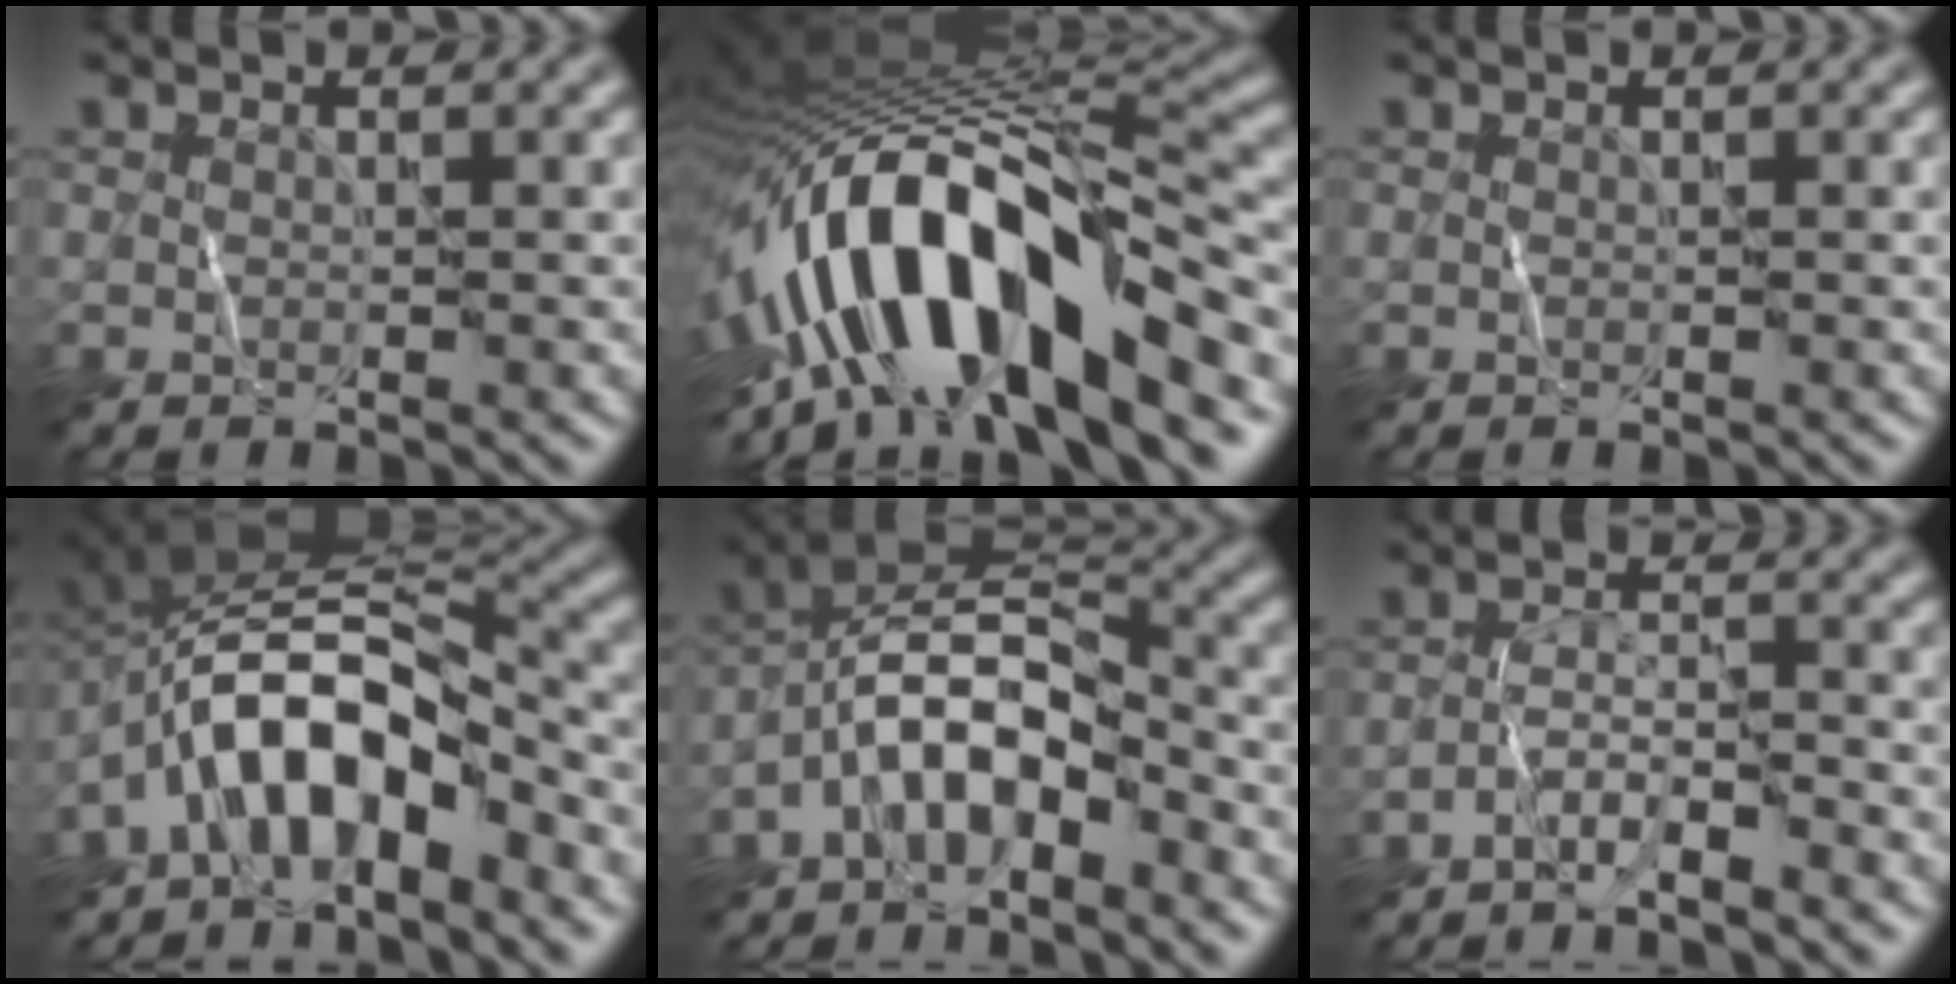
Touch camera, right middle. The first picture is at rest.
{"total": 15.0, "force": [-5.1, 5.7, 12.9], "torque": [-0.204, 0.019, -0.090]}
{"total": 0.0}
{"total": 9.3, "force": [-4.5, 4.3, 6.9], "torque": [-0.106, 0.017, -0.087]}
{"total": 6.9, "force": [-3.8, 3.1, 4.9], "torque": [-0.076, 0.013, -0.083]}
{"total": 2.4, "force": [-2.2, 0.1, 1.1], "torque": [-0.022, 0.008, -0.048]}